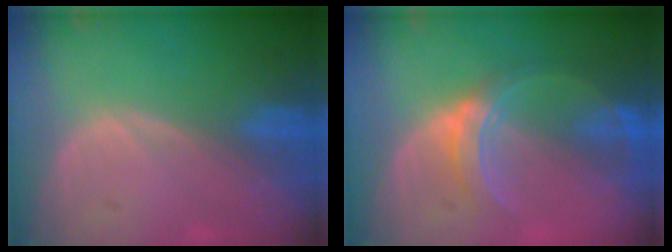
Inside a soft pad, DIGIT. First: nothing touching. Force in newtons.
{"total": 5.8, "press": 5.7, "slide": 0.5}